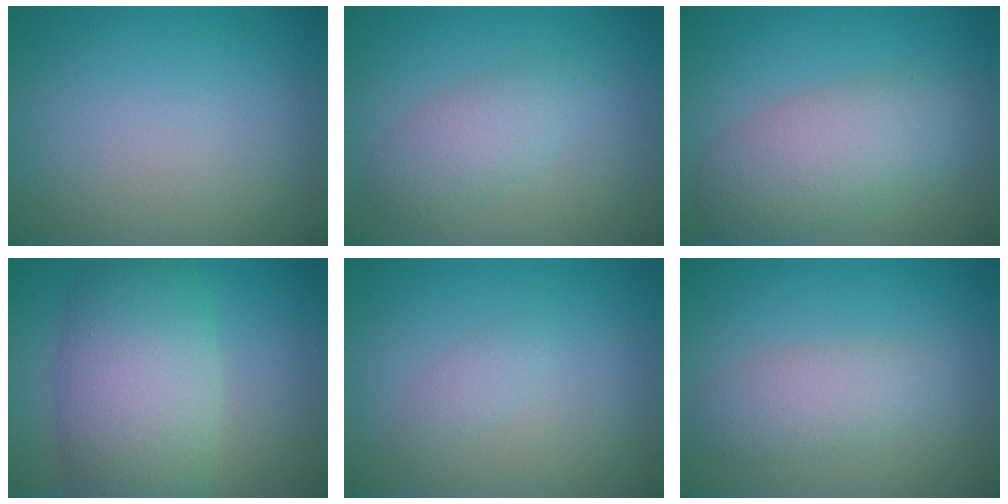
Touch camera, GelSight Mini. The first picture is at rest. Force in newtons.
{"total": 2.9, "press": 2.9, "slide": 0.0}
{"total": 5.8, "press": 5.8, "slide": 0.2}
{"total": 9.1, "press": 9.1, "slide": 0.3}
{"total": 1.0, "press": 1.0, "slide": 0.1}
{"total": 3.0, "press": 3.0, "slide": 0.1}